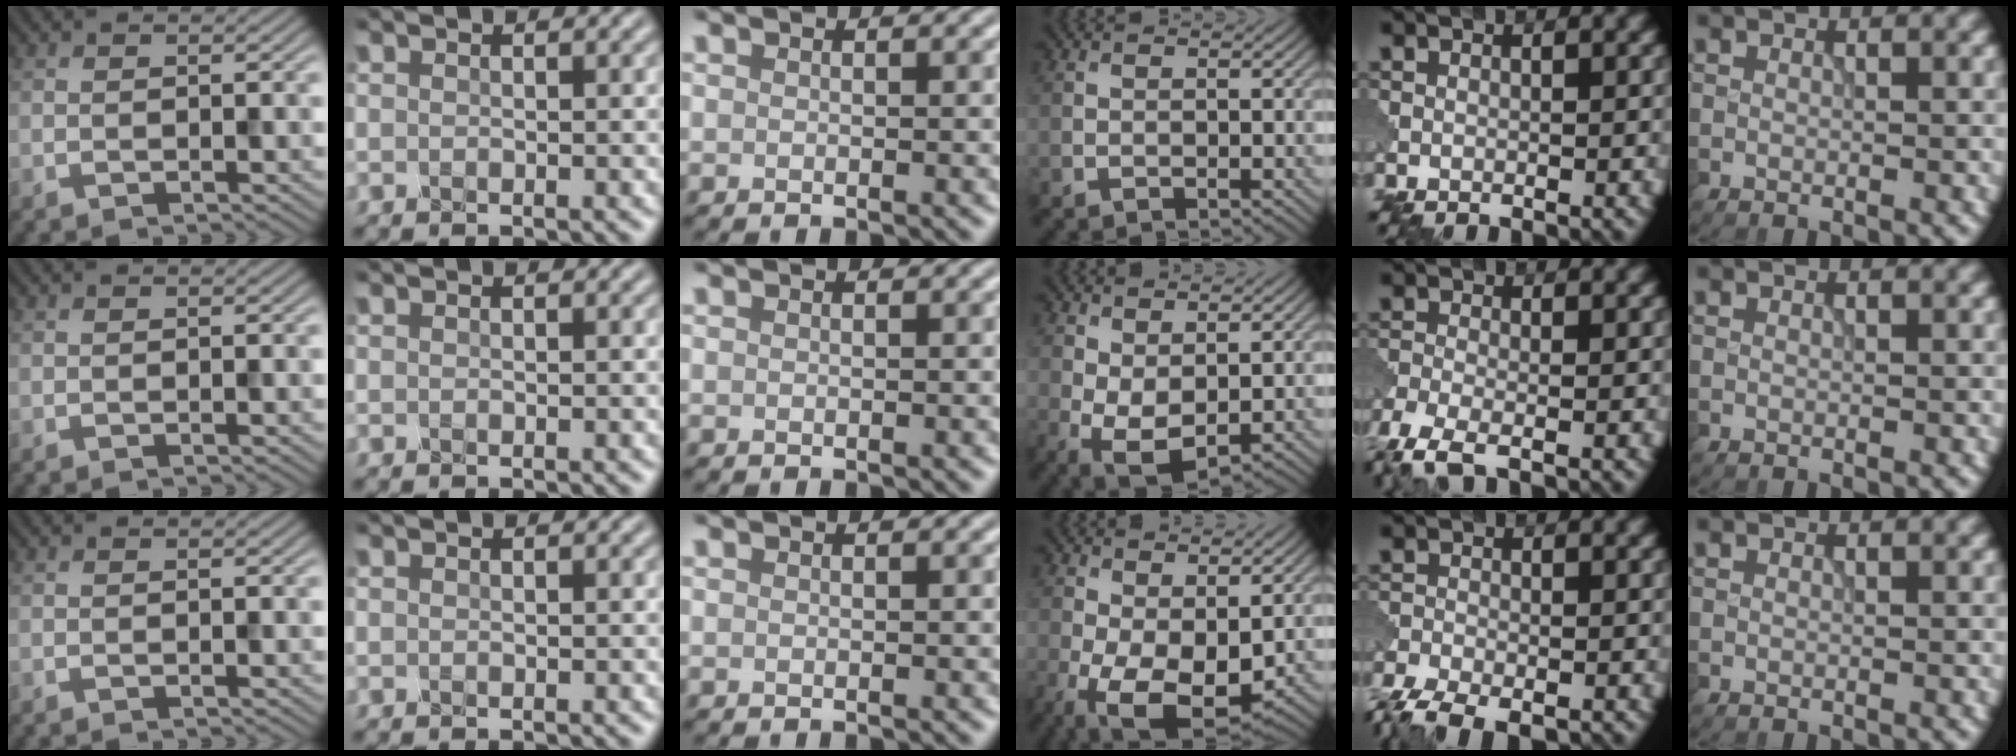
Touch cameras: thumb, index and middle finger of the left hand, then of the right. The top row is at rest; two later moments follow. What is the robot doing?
{"motion": "squeeze", "object": "foam earplug"}